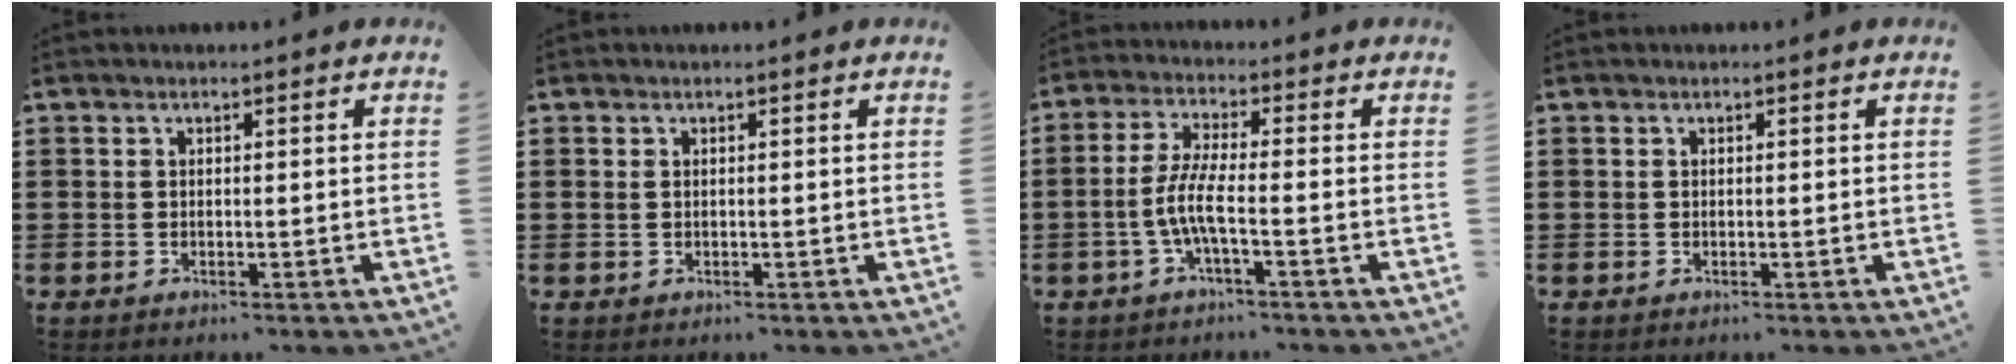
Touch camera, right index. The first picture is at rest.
{"total": 0.6, "force": [0.2, 0.3, 0.5], "torque": [-0.010, 0.002, 0.003]}
{"total": 5.5, "force": [-2.1, 0.8, 5.0], "torque": [-0.123, -0.012, -0.050]}
{"total": 0.0}